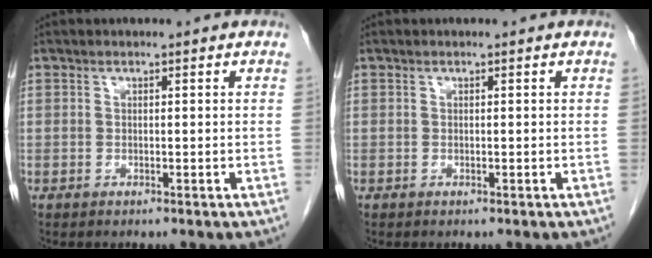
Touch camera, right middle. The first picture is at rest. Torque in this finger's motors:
{"motor_torque": [0.05, -0.18, 0.04, 0.01]}